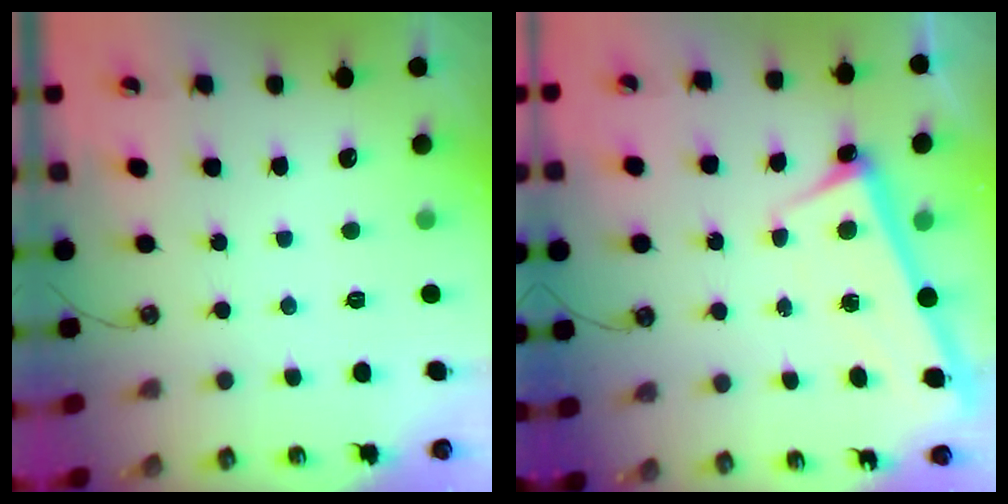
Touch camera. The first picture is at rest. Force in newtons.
{"total": 2.6, "press": 2.6, "slide": 0.5}